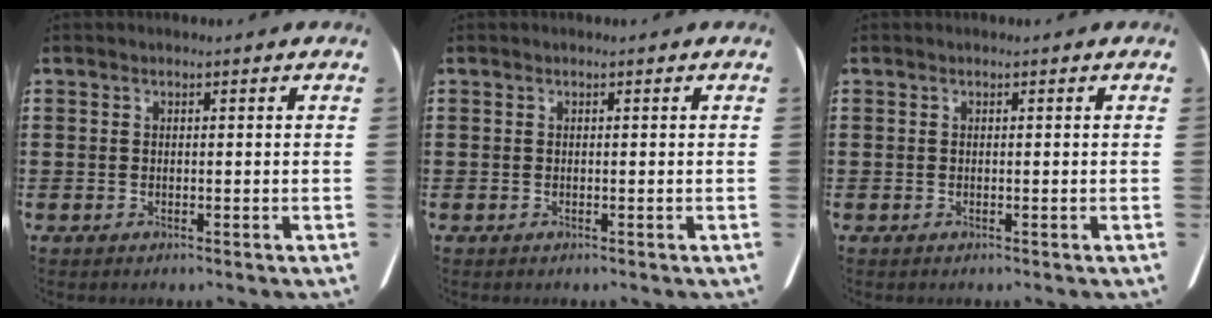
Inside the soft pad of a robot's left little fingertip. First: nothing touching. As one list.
[{"total": 0.0}, {"total": 0.0}]